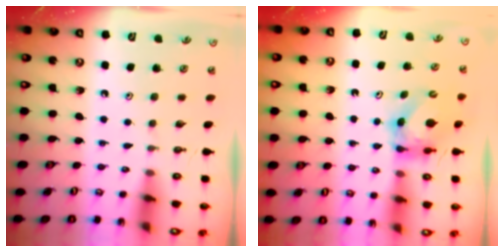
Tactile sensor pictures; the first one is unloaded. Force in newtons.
{"total": 6.0, "press": 6.0, "slide": 0.6}